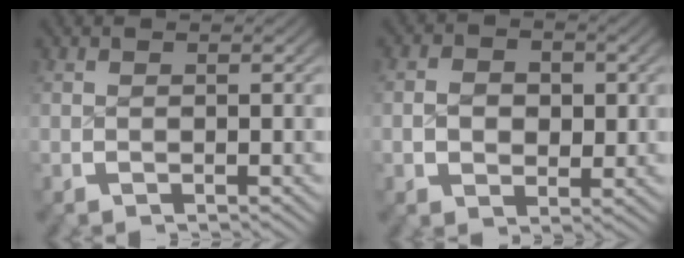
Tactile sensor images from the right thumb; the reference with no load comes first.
{"total": 3.2, "force": [-1.7, 2.6, 0.9], "torque": [-0.026, -0.020, -0.024]}